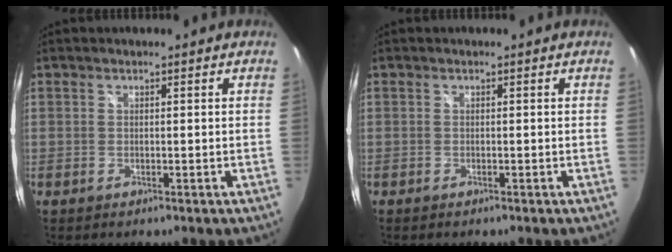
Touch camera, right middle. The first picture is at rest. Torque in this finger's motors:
{"motor_torque": [-0.35, -0.02, -0.02, 0.01]}